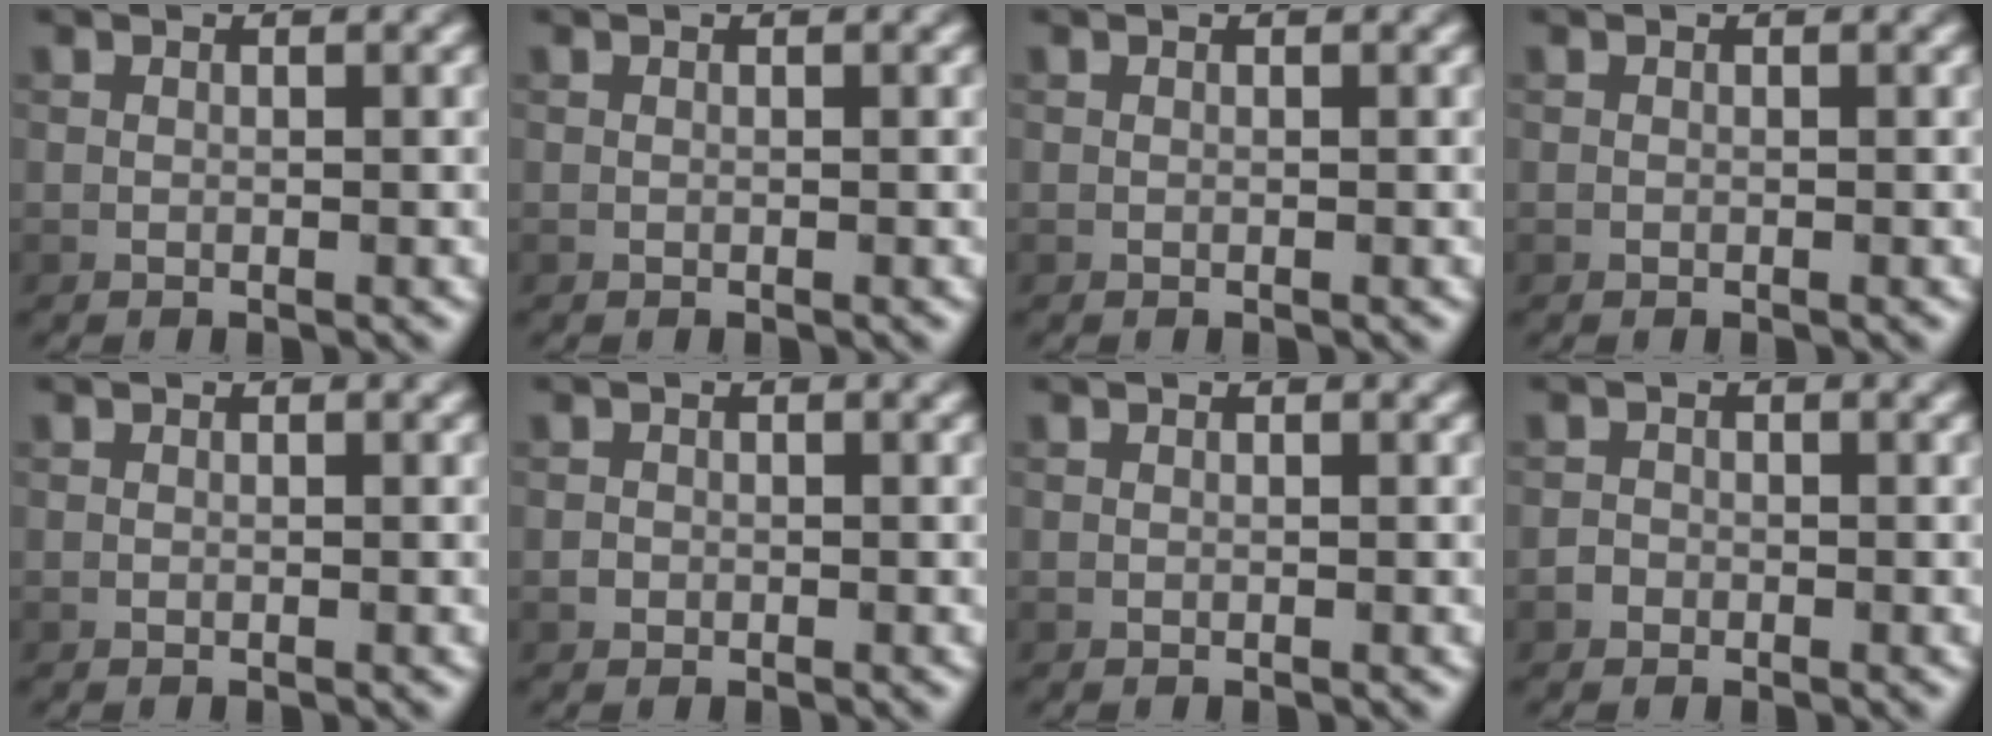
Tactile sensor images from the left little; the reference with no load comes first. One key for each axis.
{"total": 0.0}
{"total": 0.0}
{"total": 0.0}
{"total": 0.0}
{"total": 0.6, "fx": -0.2, "fy": 0.6, "fz": 0.1, "tx": 0.001, "ty": -0.005, "tz": -0.007}
{"total": 0.0}
{"total": 0.8, "fx": -0.5, "fy": 0.7, "fz": 0.0, "tx": 0.005, "ty": -0.002, "tz": -0.013}